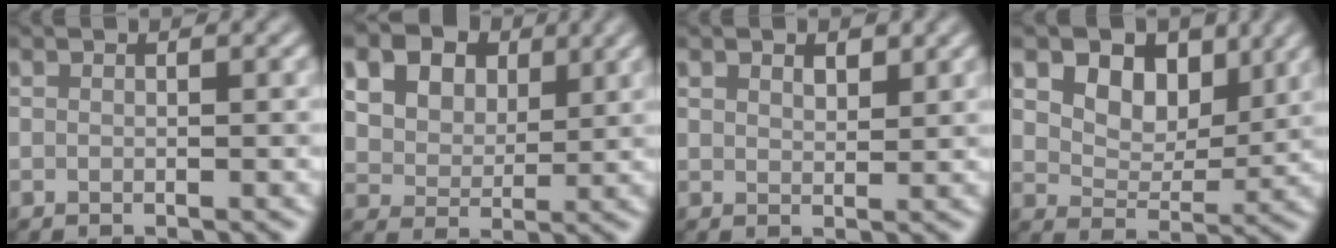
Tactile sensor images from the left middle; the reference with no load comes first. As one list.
[{"total": 16.0, "force": [8.0, 11.2, 8.0], "torque": [-0.184, 0.038, 0.141]}, {"total": 1.5, "force": [1.1, 0.8, 0.7], "torque": [-0.014, -0.002, 0.022]}, {"total": 6.8, "force": [3.4, 4.4, 3.9], "torque": [-0.071, -0.009, 0.055]}]